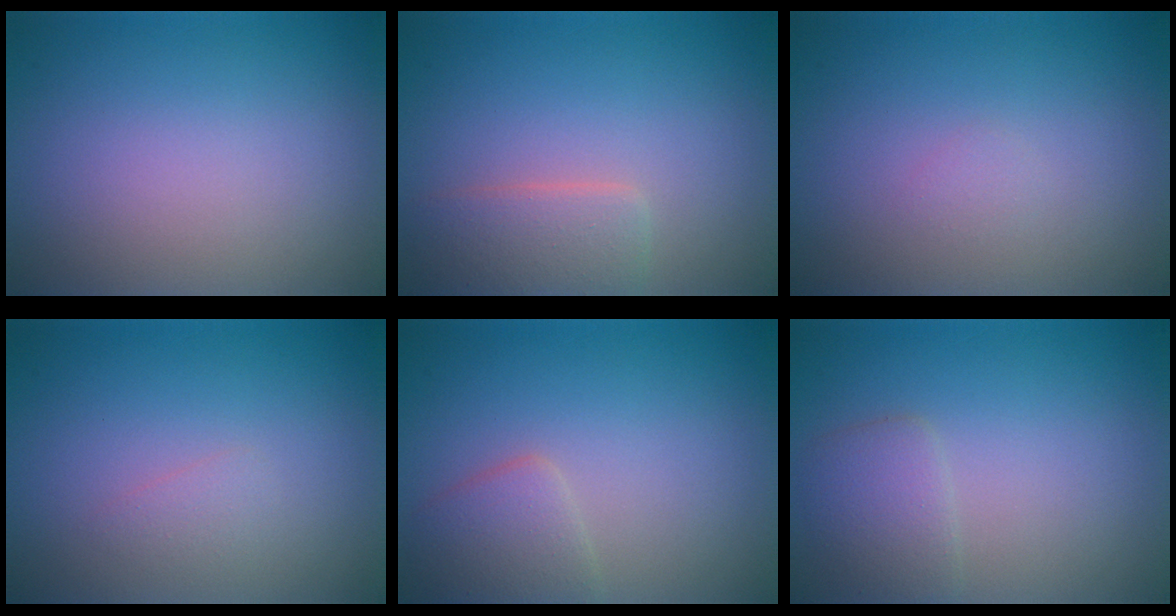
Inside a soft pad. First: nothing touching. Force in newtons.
{"total": 2.8, "press": 2.8, "slide": 0.2}
{"total": 0.5, "press": 0.5, "slide": 0.0}
{"total": 0.9, "press": 0.9, "slide": 0.1}
{"total": 2.5, "press": 2.5, "slide": 0.1}
{"total": 2.2, "press": 2.2, "slide": 0.1}